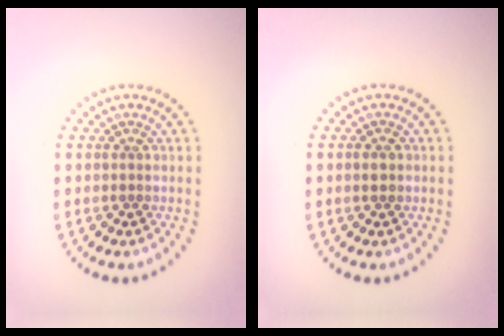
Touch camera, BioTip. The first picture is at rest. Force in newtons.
{"total": 1.2, "press": 1.2, "slide": 0.1}